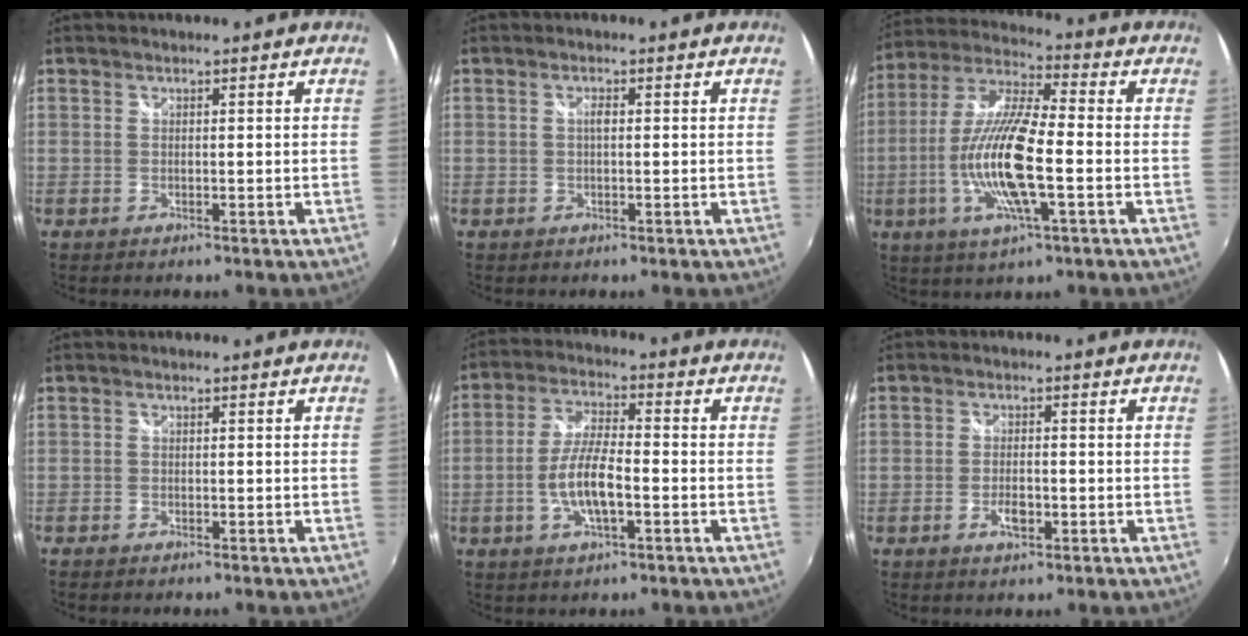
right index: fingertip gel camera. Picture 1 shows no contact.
{"total": 1.1, "force": [-0.1, 0.4, 1.0], "torque": [-0.019, 0.004, -0.004]}
{"total": 16.1, "force": [-3.7, 3.3, 15.4], "torque": [-0.307, -0.011, -0.072]}
{"total": 1.3, "force": [-1.2, 0.5, 0.2], "torque": [-0.009, -0.007, -0.022]}
{"total": 8.4, "force": [-2.6, 2.4, 7.7], "torque": [-0.157, 0.001, -0.050]}
{"total": 3.3, "force": [-1.4, 1.5, 2.5], "torque": [-0.052, -0.003, -0.025]}